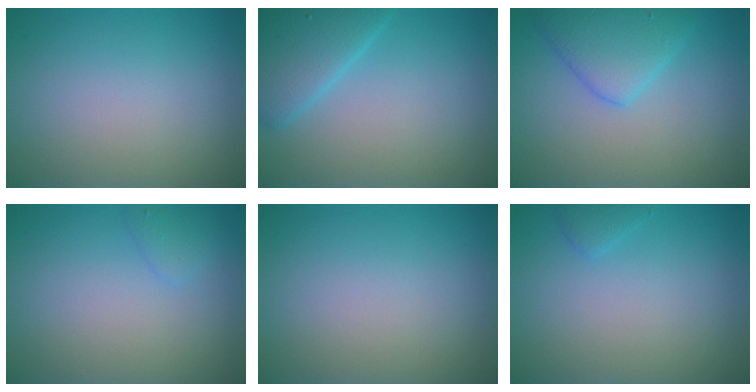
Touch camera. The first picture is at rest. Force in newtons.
{"total": 4.2, "press": 4.2, "slide": 0.2}
{"total": 4.0, "press": 4.0, "slide": 0.2}
{"total": 1.1, "press": 1.1, "slide": 0.0}
{"total": 0.0}
{"total": 0.9, "press": 0.9, "slide": 0.1}